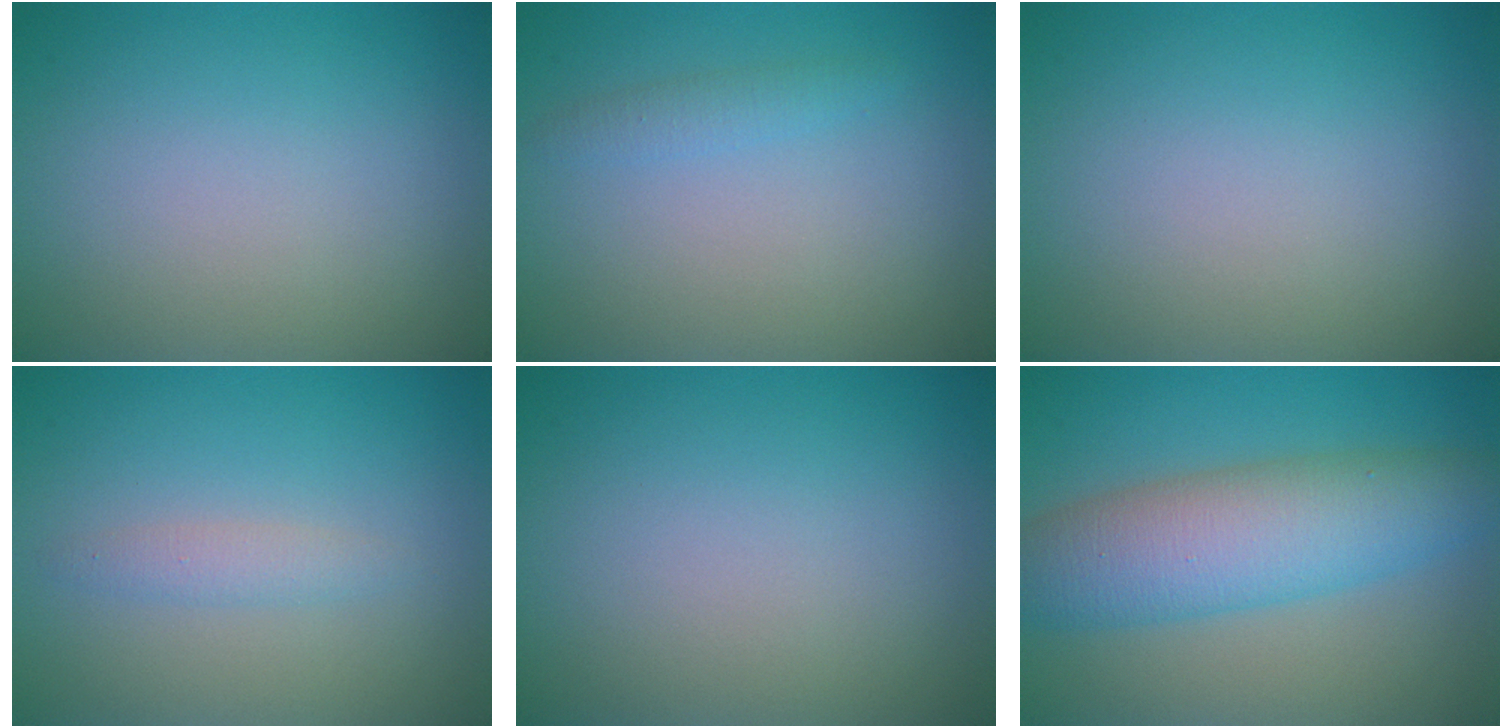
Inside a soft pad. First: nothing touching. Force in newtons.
{"total": 1.2, "press": 1.2, "slide": 0.1}
{"total": 0.0}
{"total": 1.4, "press": 1.4, "slide": 0.0}
{"total": 0.0}
{"total": 7.7, "press": 7.7, "slide": 0.3}